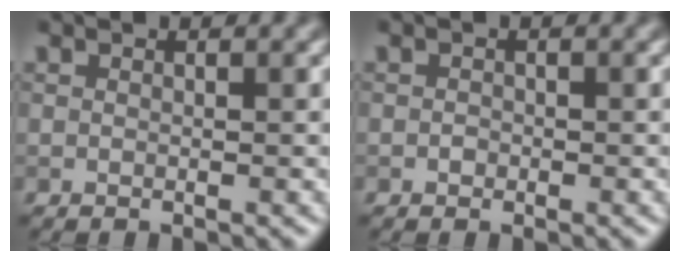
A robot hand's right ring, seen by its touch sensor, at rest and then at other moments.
{"total": 0.6, "force": [-0.2, 0.6, 0.1], "torque": [0.001, -0.004, -0.007]}